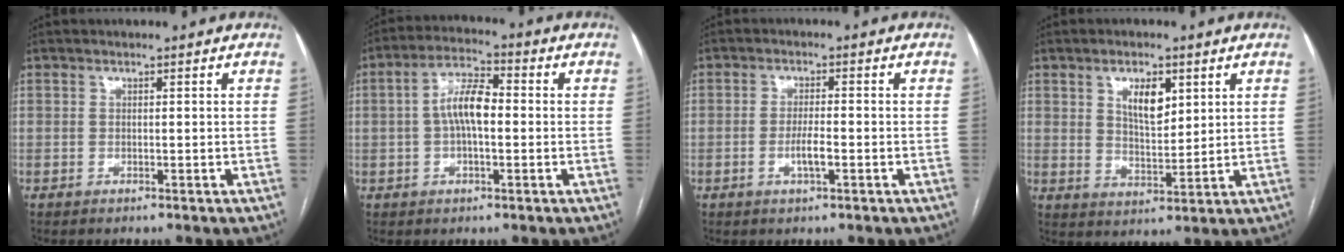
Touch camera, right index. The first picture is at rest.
{"total": 7.2, "force": [-0.1, 2.6, 6.7], "torque": [-0.133, 0.020, -0.007]}
{"total": 3.3, "force": [-1.2, 0.5, 3.1], "torque": [-0.060, 0.000, -0.021]}
{"total": 6.1, "force": [2.6, 2.6, 4.8], "torque": [-0.085, 0.000, 0.052]}